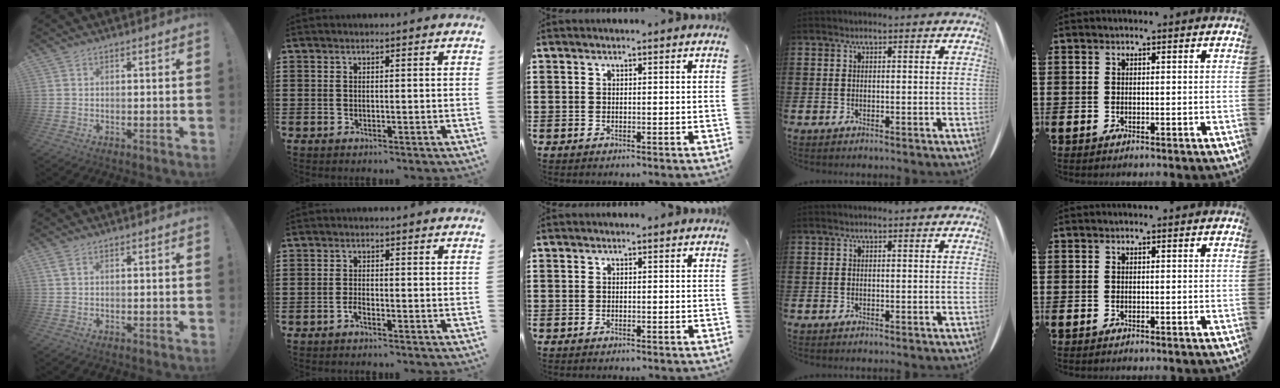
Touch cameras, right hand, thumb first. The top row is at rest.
{"thumb": {"total": 2.0, "force": [1.0, 0.8, 1.5], "torque": [-0.032, 0.003, 0.018]}, "index": {"total": 1.4, "force": [-1.1, 0.2, 0.9], "torque": [-0.019, -0.004, -0.019]}}